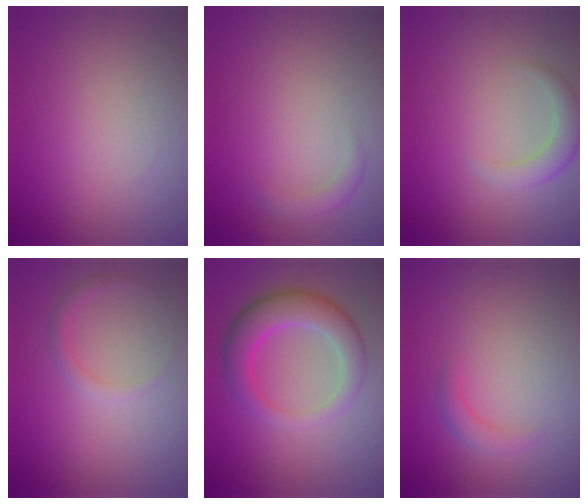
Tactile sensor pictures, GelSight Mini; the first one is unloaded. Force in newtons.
{"total": 1.3, "press": 1.3, "slide": 0.1}
{"total": 2.6, "press": 2.6, "slide": 0.1}
{"total": 1.4, "press": 1.4, "slide": 0.2}
{"total": 5.8, "press": 5.8, "slide": 0.1}
{"total": 1.6, "press": 1.6, "slide": 0.1}